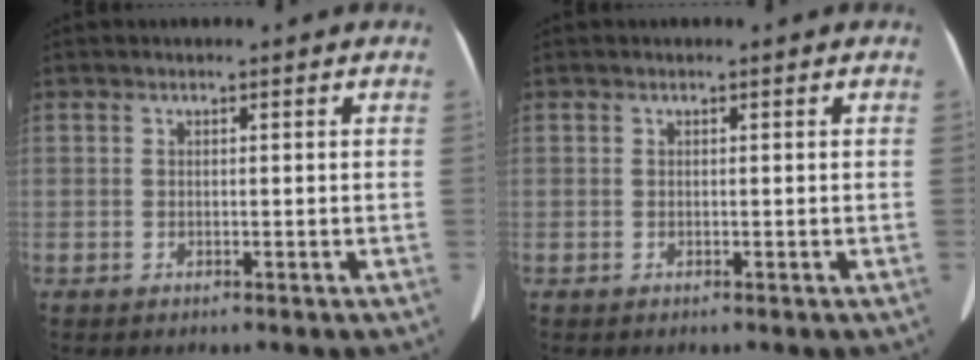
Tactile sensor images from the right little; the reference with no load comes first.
{"total": 0.0}